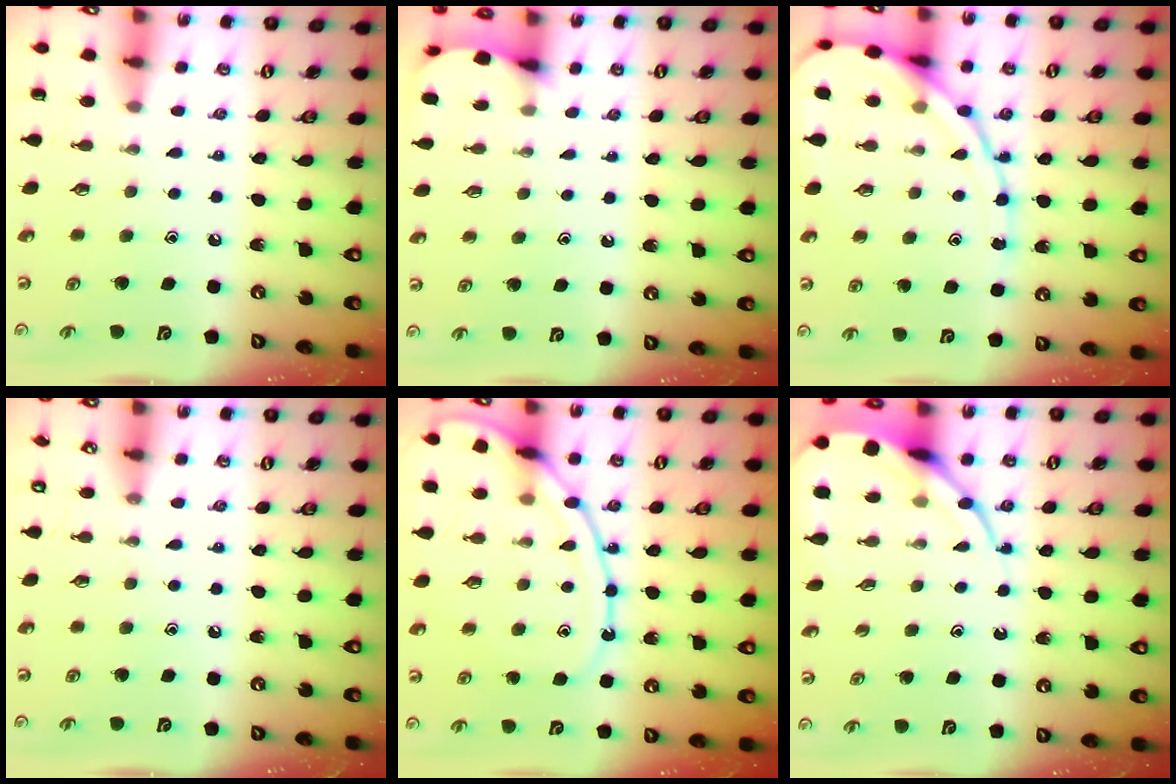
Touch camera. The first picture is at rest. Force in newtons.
{"total": 5.0, "press": 5.0, "slide": 0.4}
{"total": 12.8, "press": 12.7, "slide": 1.3}
{"total": 0.0}
{"total": 13.0, "press": 12.9, "slide": 1.1}
{"total": 10.4, "press": 10.3, "slide": 1.1}